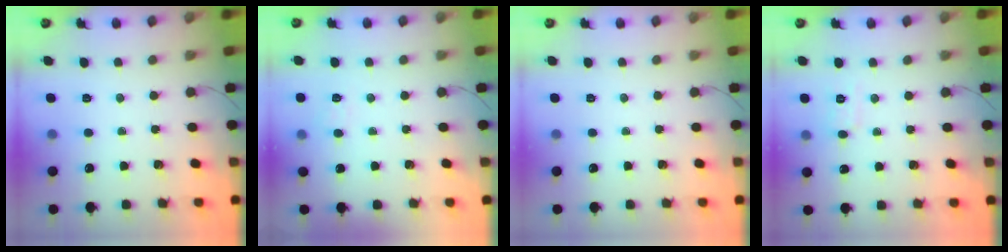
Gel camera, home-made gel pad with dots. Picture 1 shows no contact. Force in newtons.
{"total": 4.2, "press": 4.1, "slide": 1.1}
{"total": 0.0}
{"total": 5.2, "press": 5.1, "slide": 1.3}